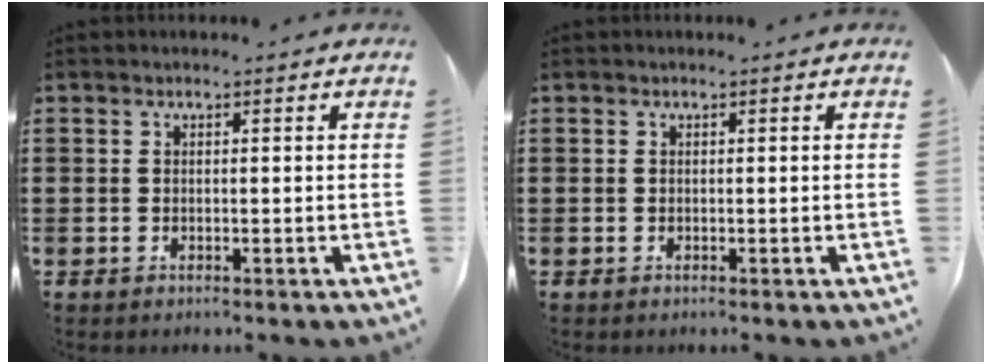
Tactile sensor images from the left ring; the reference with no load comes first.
{"total": 0.0}